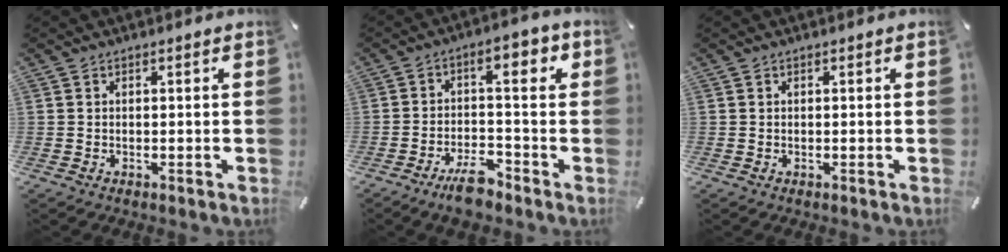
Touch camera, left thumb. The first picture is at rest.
{"total": 10.5, "force": [-4.5, 5.3, 7.9], "torque": [-0.121, 0.038, -0.083]}
{"total": 0.0}